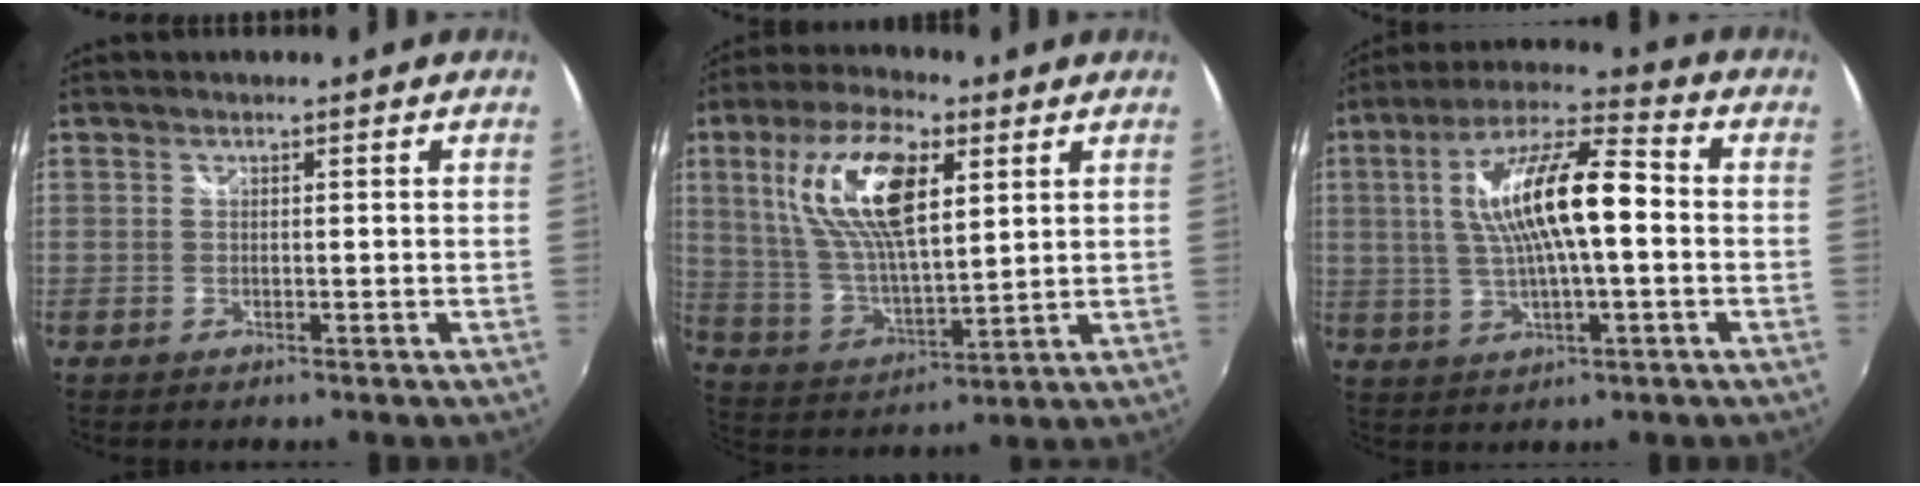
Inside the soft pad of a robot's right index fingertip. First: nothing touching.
{"total": 17.3, "force": [6.6, 6.8, 14.5], "torque": [-0.277, 0.012, 0.131]}
{"total": 15.3, "force": [0.7, 4.1, 14.7], "torque": [-0.270, 0.019, 0.011]}